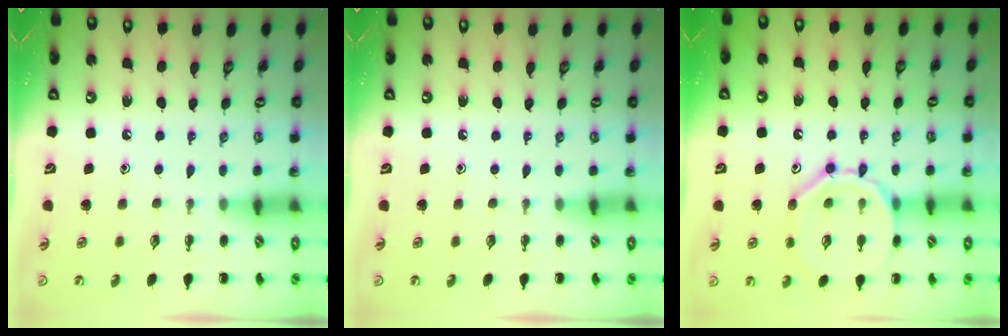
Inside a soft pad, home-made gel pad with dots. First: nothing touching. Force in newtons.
{"total": 0.0}
{"total": 12.4, "press": 12.3, "slide": 1.1}